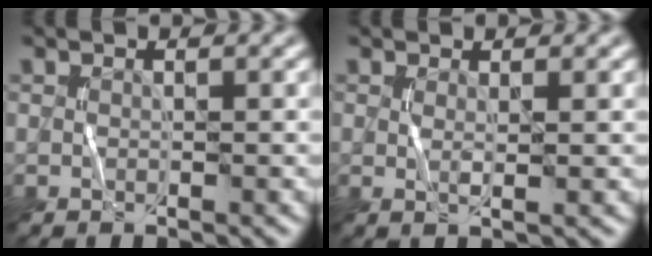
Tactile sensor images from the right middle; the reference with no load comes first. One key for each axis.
{"total": 1.0, "fx": 0.4, "fy": 0.2, "fz": 0.9, "tx": -0.018, "ty": -0.003, "tz": 0.007}